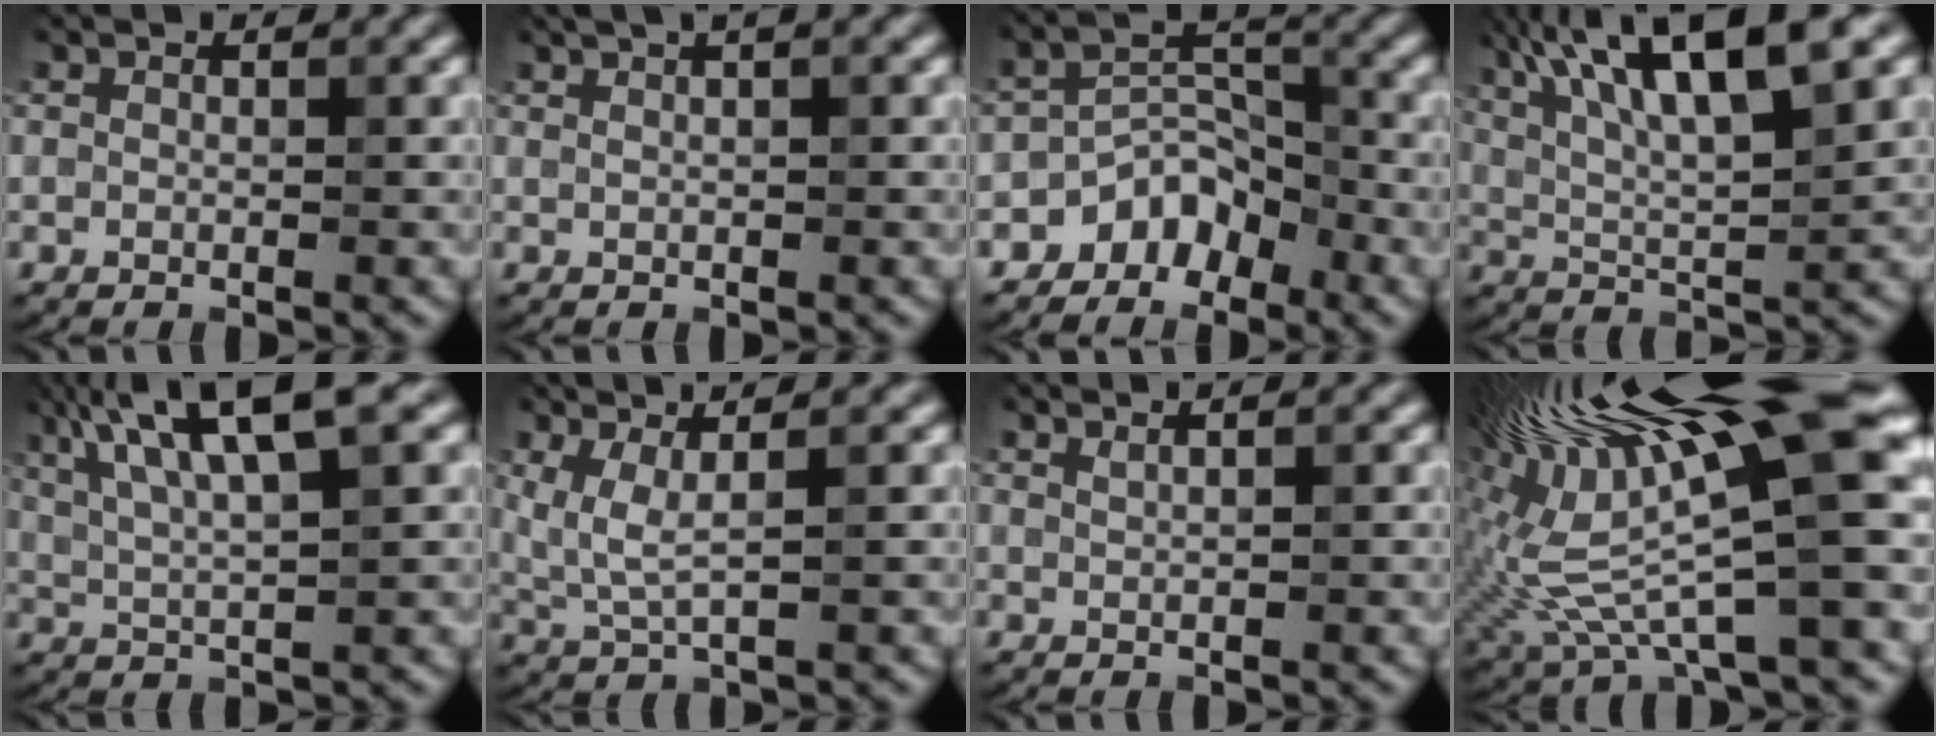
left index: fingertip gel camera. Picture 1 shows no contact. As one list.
[{"total": 3.8, "force": [2.3, 1.5, 2.6], "torque": [-0.017, 0.016, 0.013]}, {"total": 3.9, "force": [-2.7, 2.5, 1.4], "torque": [-0.008, 0.010, -0.050]}, {"total": 11.9, "force": [6.1, 3.3, 9.7], "torque": [-0.158, 0.022, 0.094]}, {"total": 9.7, "force": [4.7, 2.5, 8.1], "torque": [-0.136, 0.023, 0.075]}, {"total": 3.2, "force": [1.1, 0.6, 3.0], "torque": [-0.070, -0.002, 0.028]}, {"total": 1.4, "force": [1.0, 0.4, 0.8], "torque": [-0.005, 0.001, 0.007]}, {"total": 17.6, "force": [5.7, 3.8, 16.2], "torque": [-0.307, -0.004, 0.110]}]